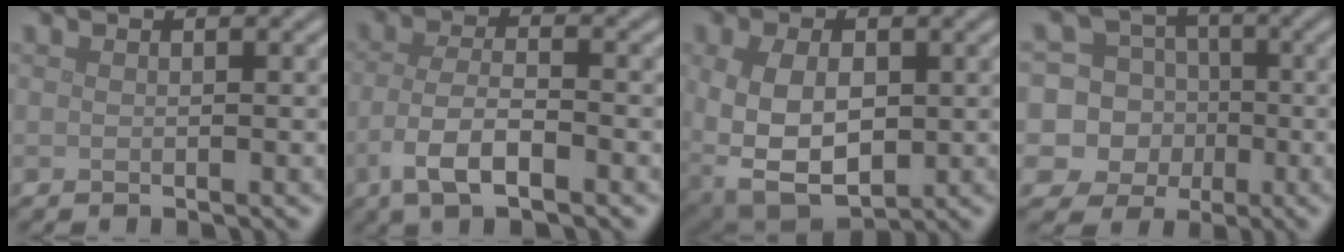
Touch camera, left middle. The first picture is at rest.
{"total": 4.9, "force": [-2.4, 1.8, 3.9], "torque": [-0.082, -0.002, -0.049]}
{"total": 8.9, "force": [-0.4, 6.0, 6.7], "torque": [-0.149, -0.023, 0.013]}
{"total": 12.1, "force": [-1.8, 11.7, 2.7], "torque": [-0.095, 0.017, -0.054]}